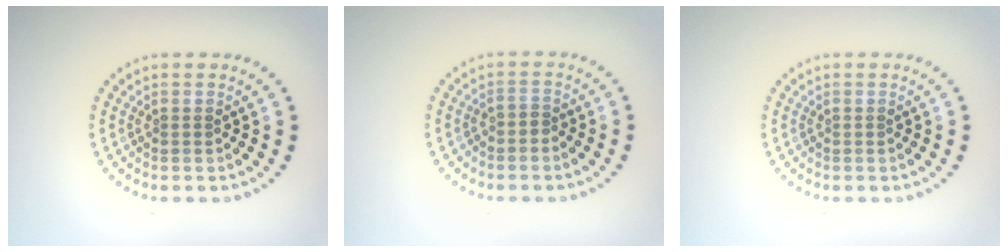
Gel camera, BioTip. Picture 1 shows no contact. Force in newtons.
{"total": 0.5, "press": 0.3, "slide": 0.4}
{"total": 0.0}